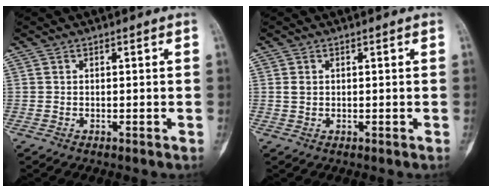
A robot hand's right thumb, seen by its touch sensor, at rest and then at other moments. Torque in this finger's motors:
{"motor_torque": [0.26, 0.07, 0.39, -0.23, 0.04]}